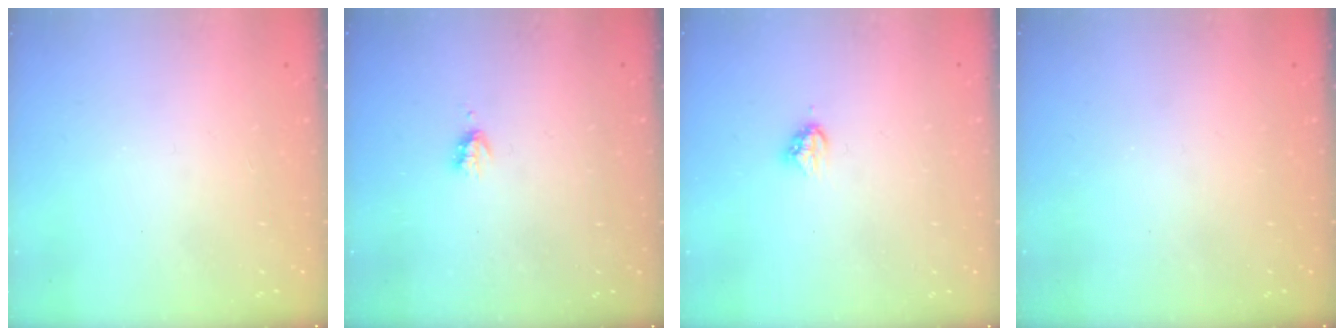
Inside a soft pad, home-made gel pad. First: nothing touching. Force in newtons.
{"total": 2.9, "press": 2.8, "slide": 0.5}
{"total": 3.8, "press": 3.8, "slide": 0.4}
{"total": 0.0}